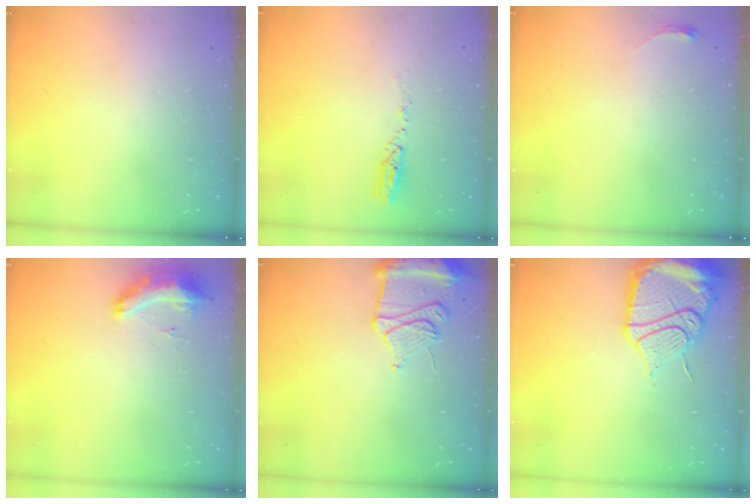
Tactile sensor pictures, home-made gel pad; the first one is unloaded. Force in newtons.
{"total": 4.3, "press": 4.2, "slide": 0.5}
{"total": 2.8, "press": 2.8, "slide": 0.4}
{"total": 19.6, "press": 11.8, "slide": 15.6}
{"total": 11.6, "press": 11.5, "slide": 1.1}
{"total": 17.6, "press": 17.4, "slide": 2.9}